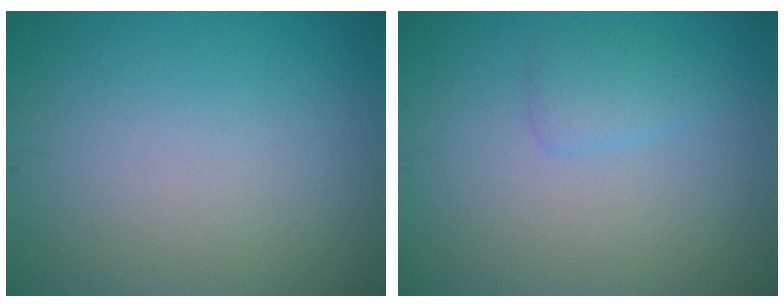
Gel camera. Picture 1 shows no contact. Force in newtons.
{"total": 1.5, "press": 1.5, "slide": 0.1}